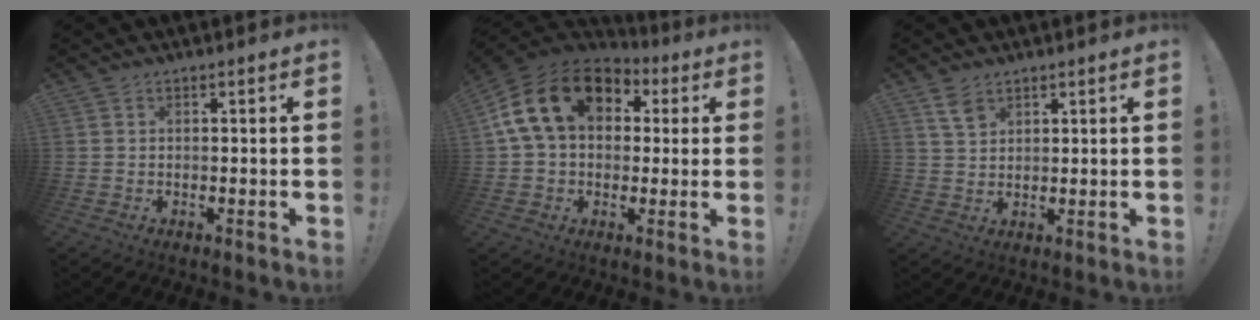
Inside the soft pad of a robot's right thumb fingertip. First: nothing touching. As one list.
[{"total": 19.3, "force": [5.7, 13.1, 13.0], "torque": [-0.226, 0.002, 0.103]}, {"total": 4.8, "force": [3.1, 2.9, 2.2], "torque": [-0.028, -0.016, 0.058]}]